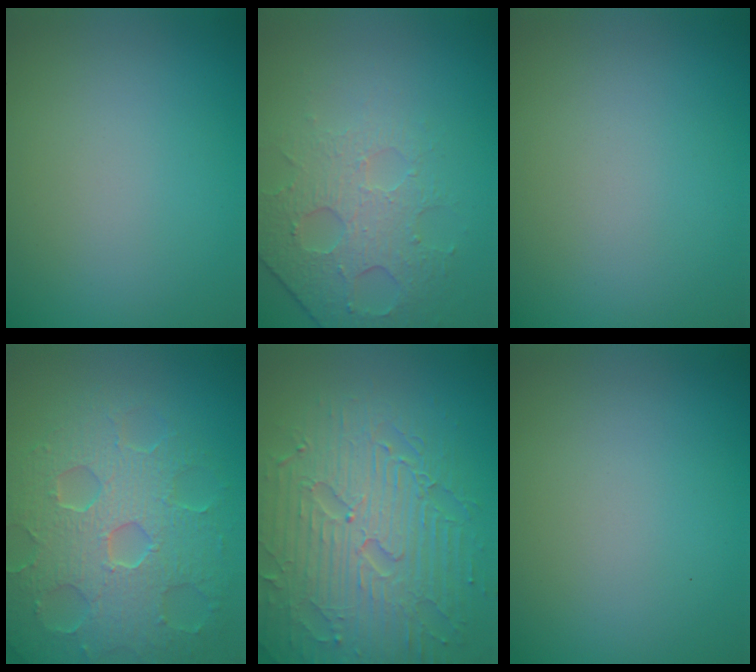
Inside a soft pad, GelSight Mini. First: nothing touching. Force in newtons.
{"total": 4.9, "press": 3.4, "slide": 3.6}
{"total": 0.0}
{"total": 8.2, "press": 5.8, "slide": 5.8}
{"total": 8.4, "press": 6.0, "slide": 5.9}
{"total": 0.0}